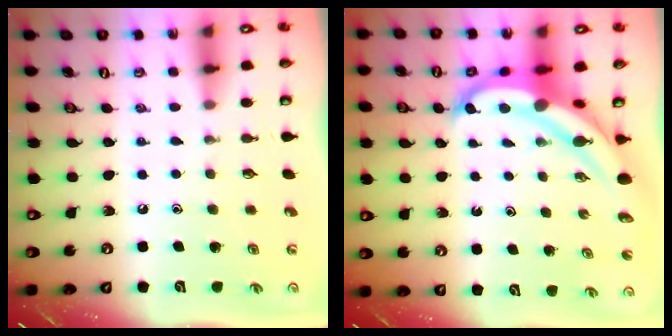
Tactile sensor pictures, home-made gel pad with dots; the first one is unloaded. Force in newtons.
{"total": 7.0, "press": 7.0, "slide": 0.9}